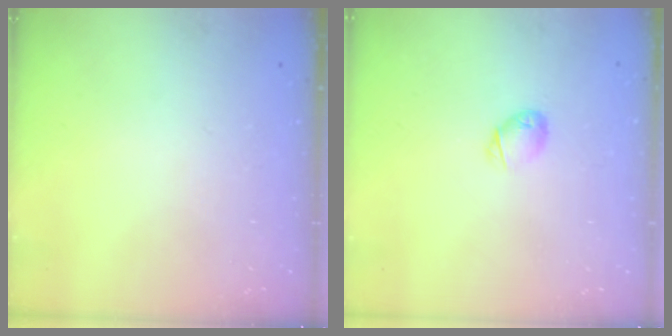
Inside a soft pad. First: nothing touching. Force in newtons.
{"total": 4.0, "press": 3.9, "slide": 0.8}